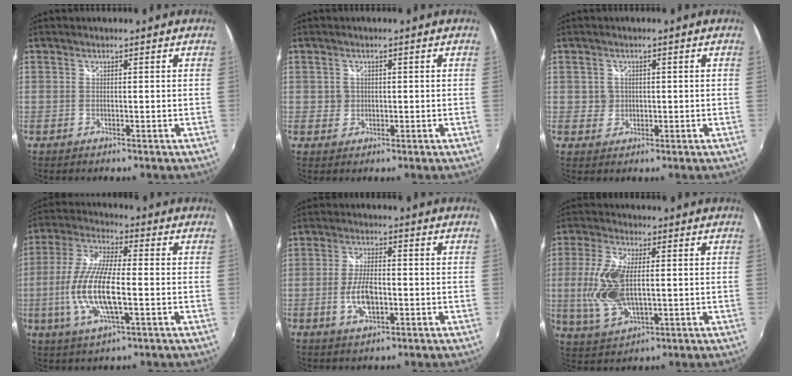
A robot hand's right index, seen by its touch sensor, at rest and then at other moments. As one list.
[{"total": 2.3, "force": [0.1, 2.2, 0.4], "torque": [-0.003, 0.001, -0.001]}, {"total": 2.6, "force": [0.2, 2.6, 0.4], "torque": [-0.003, 0.003, 0.001]}, {"total": 14.6, "force": [-2.7, 4.4, 13.7], "torque": [-0.282, -0.006, -0.055]}, {"total": 7.1, "force": [-1.8, 3.2, 6.1], "torque": [-0.124, -0.003, -0.032]}, {"total": 13.0, "force": [0.0, 6.3, 11.4], "torque": [-0.242, -0.003, 0.006]}]